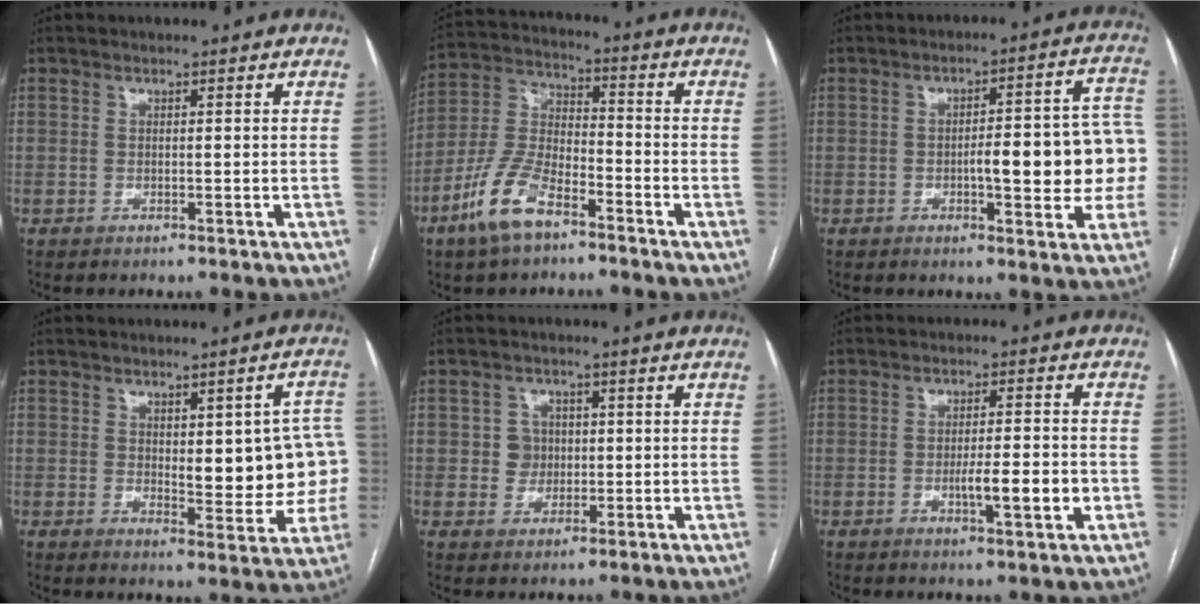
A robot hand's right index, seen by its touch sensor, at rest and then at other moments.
{"total": 11.2, "force": [-7.0, 4.3, 7.6], "torque": [-0.176, 0.001, -0.141]}
{"total": 13.8, "force": [-1.6, 3.2, 13.3], "torque": [-0.157, 0.033, -0.016]}
{"total": 12.0, "force": [0.7, 4.0, 11.3], "torque": [-0.124, 0.011, 0.017]}
{"total": 3.2, "force": [0.2, 3.1, 0.7], "torque": [-0.004, 0.010, 0.006]}
{"total": 6.3, "force": [-1.7, 0.5, 6.1], "torque": [-0.097, -0.006, -0.024]}